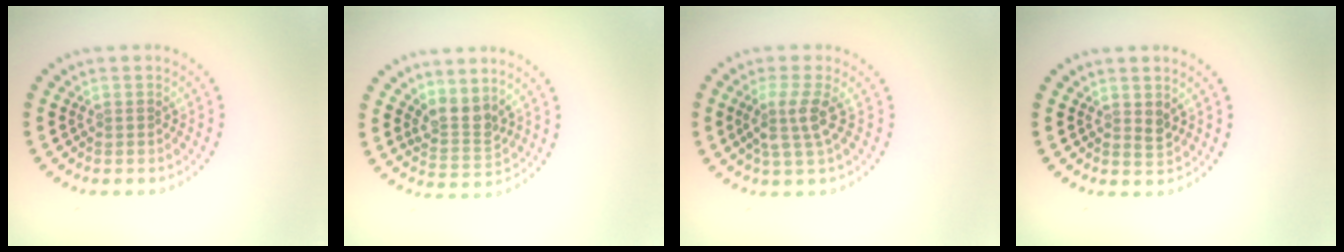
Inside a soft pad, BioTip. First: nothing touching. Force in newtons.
{"total": 2.5, "press": 1.9, "slide": 1.6}
{"total": 2.9, "press": 2.3, "slide": 1.7}
{"total": 1.0, "press": 1.0, "slide": 0.3}